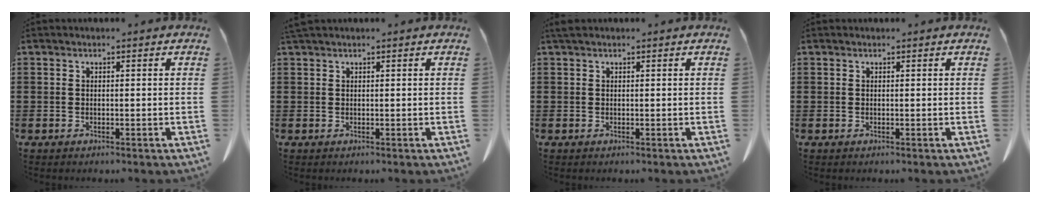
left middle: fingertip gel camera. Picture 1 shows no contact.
{"total": 0.7, "force": [0.6, 0.1, 0.3], "torque": [-0.009, -0.001, 0.013]}
{"total": 0.7, "force": [0.4, 0.3, 0.5], "torque": [-0.012, 0.003, 0.008]}
{"total": 0.0}